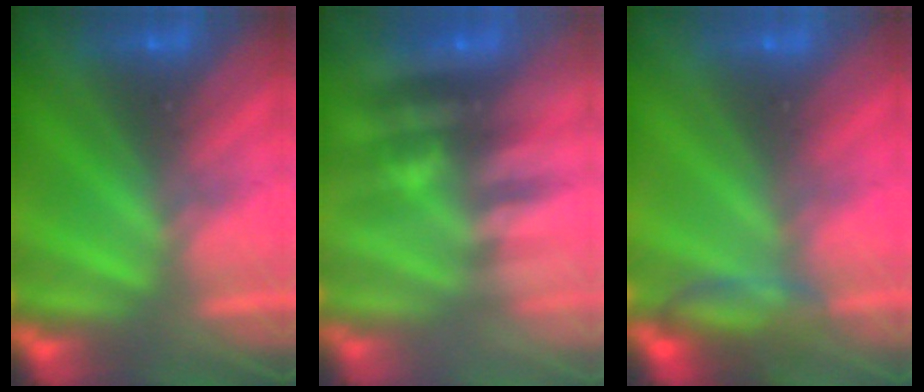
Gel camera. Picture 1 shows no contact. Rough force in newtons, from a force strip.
{"total": 2.5}
{"total": 2.5}